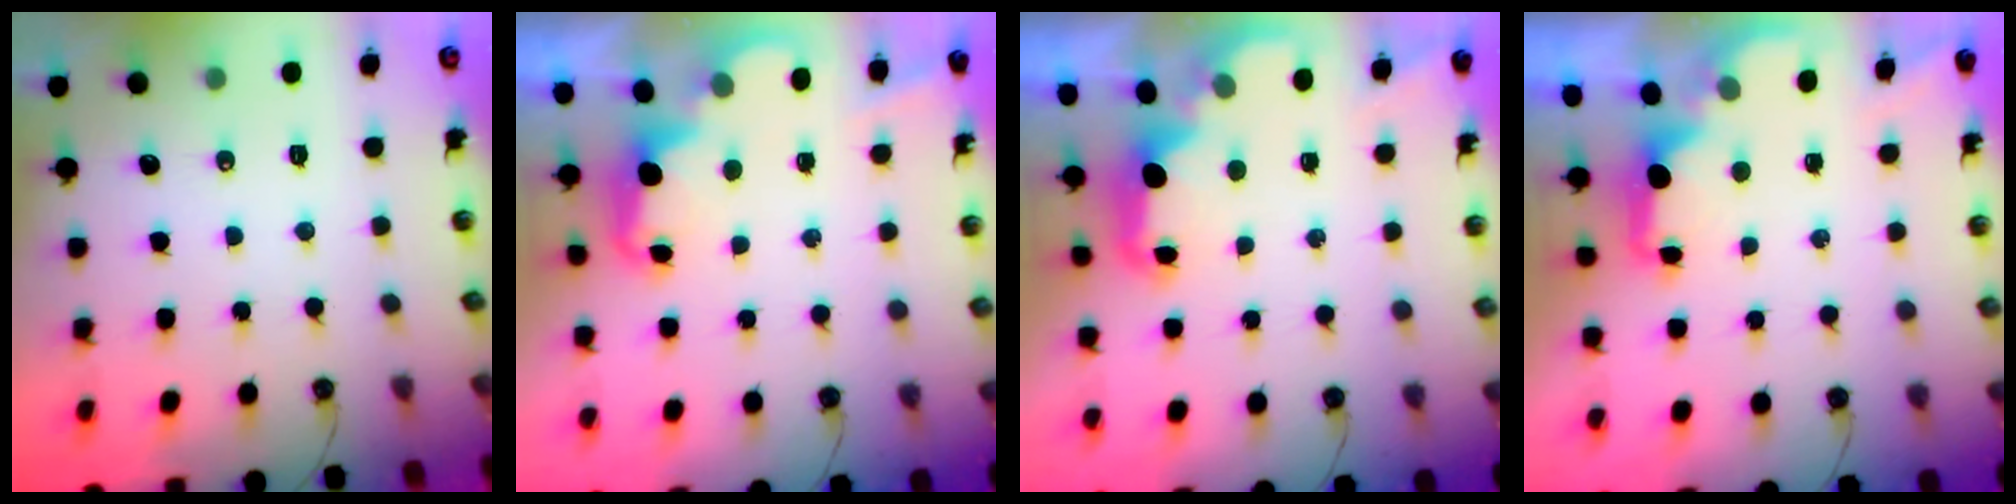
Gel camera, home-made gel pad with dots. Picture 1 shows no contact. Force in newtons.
{"total": 2.5, "press": 2.4, "slide": 0.6}
{"total": 2.8, "press": 2.6, "slide": 0.9}
{"total": 1.7, "press": 1.5, "slide": 0.7}